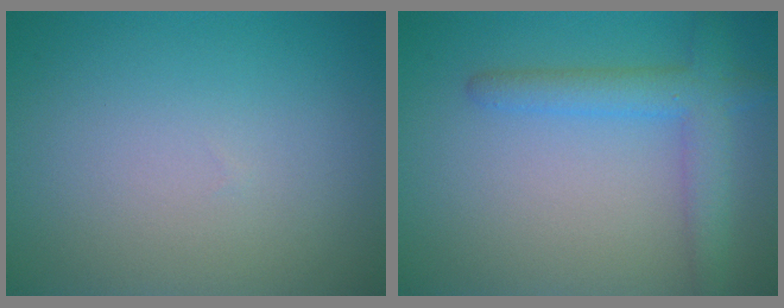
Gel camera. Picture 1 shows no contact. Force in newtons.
{"total": 3.6, "press": 3.6, "slide": 0.1}